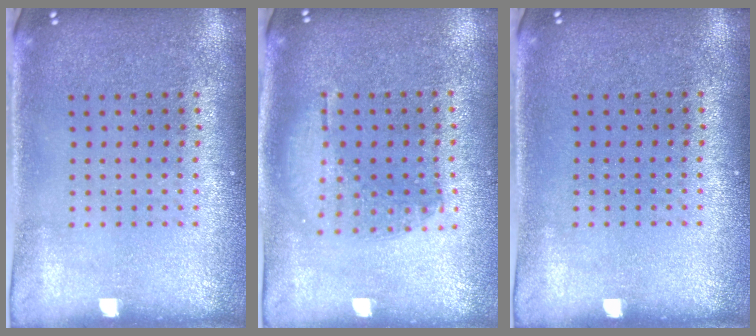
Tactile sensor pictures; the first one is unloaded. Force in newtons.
{"total": 1.1, "press": 1.0, "slide": 0.4}
{"total": 0.0}